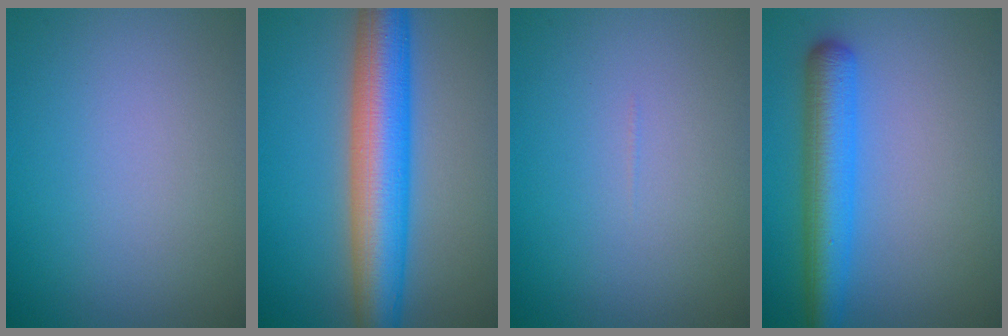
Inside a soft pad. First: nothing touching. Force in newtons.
{"total": 9.6, "press": 9.6, "slide": 0.3}
{"total": 0.0}
{"total": 5.3, "press": 5.3, "slide": 0.2}